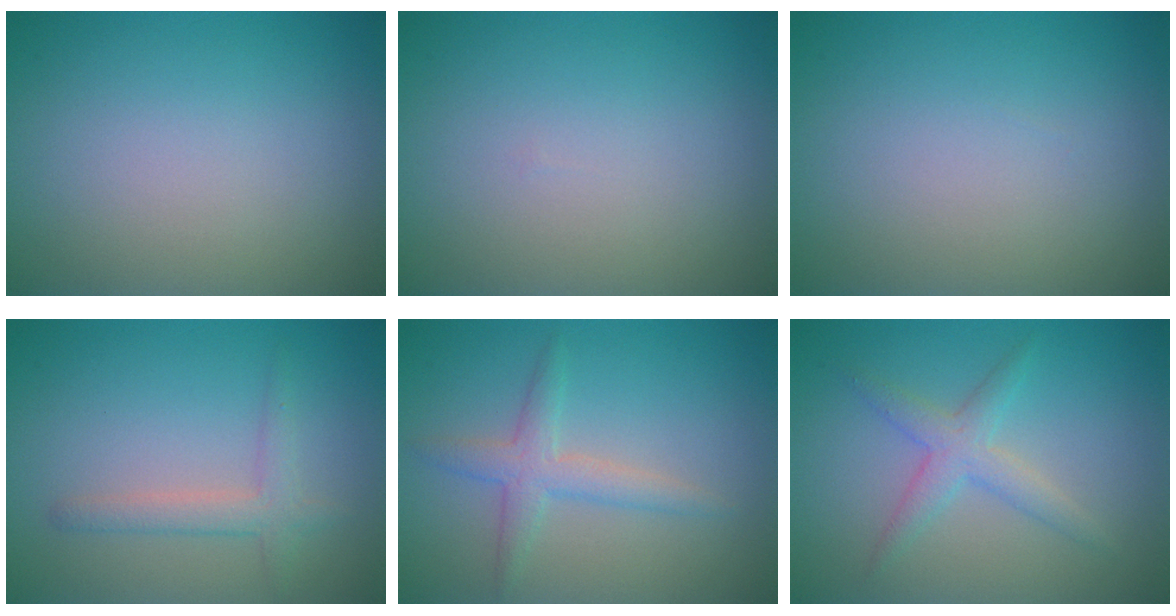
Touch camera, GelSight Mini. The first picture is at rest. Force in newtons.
{"total": 0.0}
{"total": 0.0}
{"total": 2.1, "press": 2.1, "slide": 0.1}
{"total": 2.7, "press": 2.7, "slide": 0.0}
{"total": 2.5, "press": 2.5, "slide": 0.1}